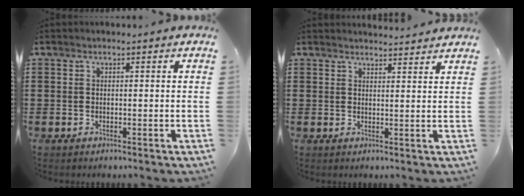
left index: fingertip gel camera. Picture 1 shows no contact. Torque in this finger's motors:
{"motor_torque": [0.84, -0.79, 0.13, -0.01]}